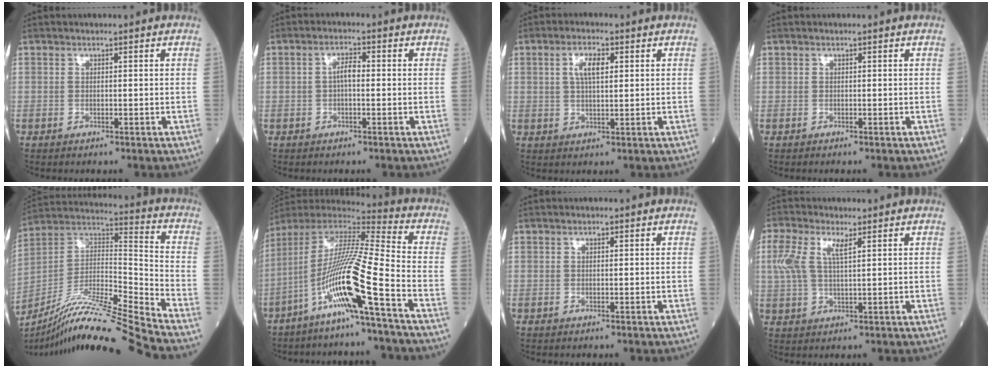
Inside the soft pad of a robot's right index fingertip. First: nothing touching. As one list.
[{"total": 2.3, "force": [-0.2, 0.8, 2.2], "torque": [-0.038, 0.005, -0.005]}, {"total": 4.3, "force": [1.4, 1.4, 3.8], "torque": [-0.075, 0.008, 0.026]}, {"total": 0.0}, {"total": 21.5, "force": [-18.5, -2.2, 10.6], "torque": [-0.220, -0.011, -0.334]}, {"total": 15.5, "force": [-7.1, -1.0, 13.8], "torque": [-0.274, -0.012, -0.141]}, {"total": 0.0}, {"total": 6.3, "force": [2.4, 2.0, 5.4], "torque": [-0.135, 0.018, 0.050]}]